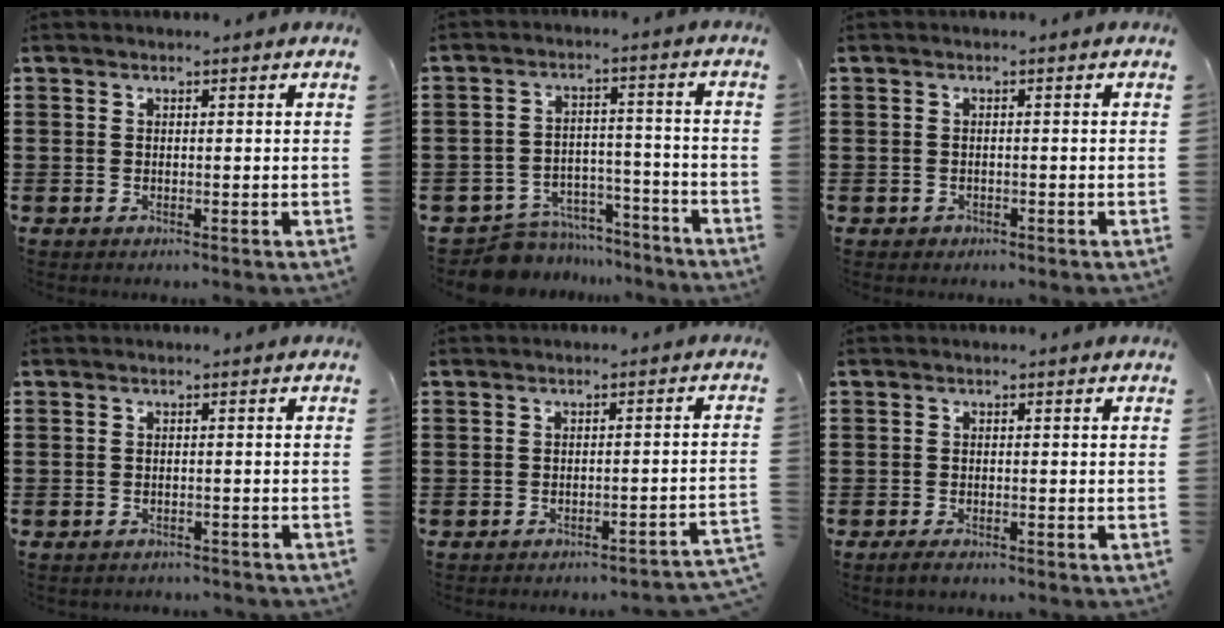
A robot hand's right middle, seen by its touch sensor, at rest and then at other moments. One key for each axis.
{"total": 7.5, "fx": -7.2, "fy": 1.9, "fz": 0.6, "tx": -0.017, "ty": 0.025, "tz": -0.144}
{"total": 0.7, "fx": -0.5, "fy": 0.5, "fz": 0.0, "tx": -0.001, "ty": 0.004, "tz": -0.011}
{"total": 1.4, "fx": -1.4, "fy": 0.3, "fz": -0.1, "tx": -0.004, "ty": 0.002, "tz": -0.031}
{"total": 2.1, "fx": -2.1, "fy": -0.2, "fz": 0.5, "tx": -0.012, "ty": 0.002, "tz": -0.045}
{"total": 1.6, "fx": -1.2, "fy": 0.6, "fz": 0.8, "tx": -0.024, "ty": -0.002, "tz": -0.026}